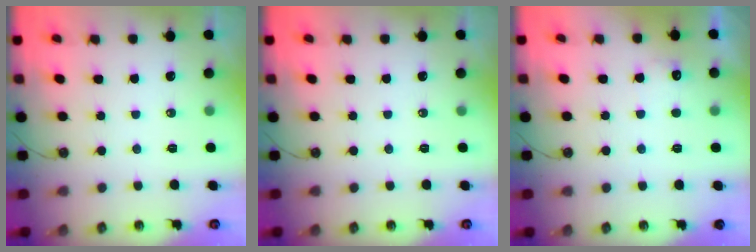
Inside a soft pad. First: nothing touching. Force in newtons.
{"total": 0.0}
{"total": 5.8, "press": 5.8, "slide": 0.4}